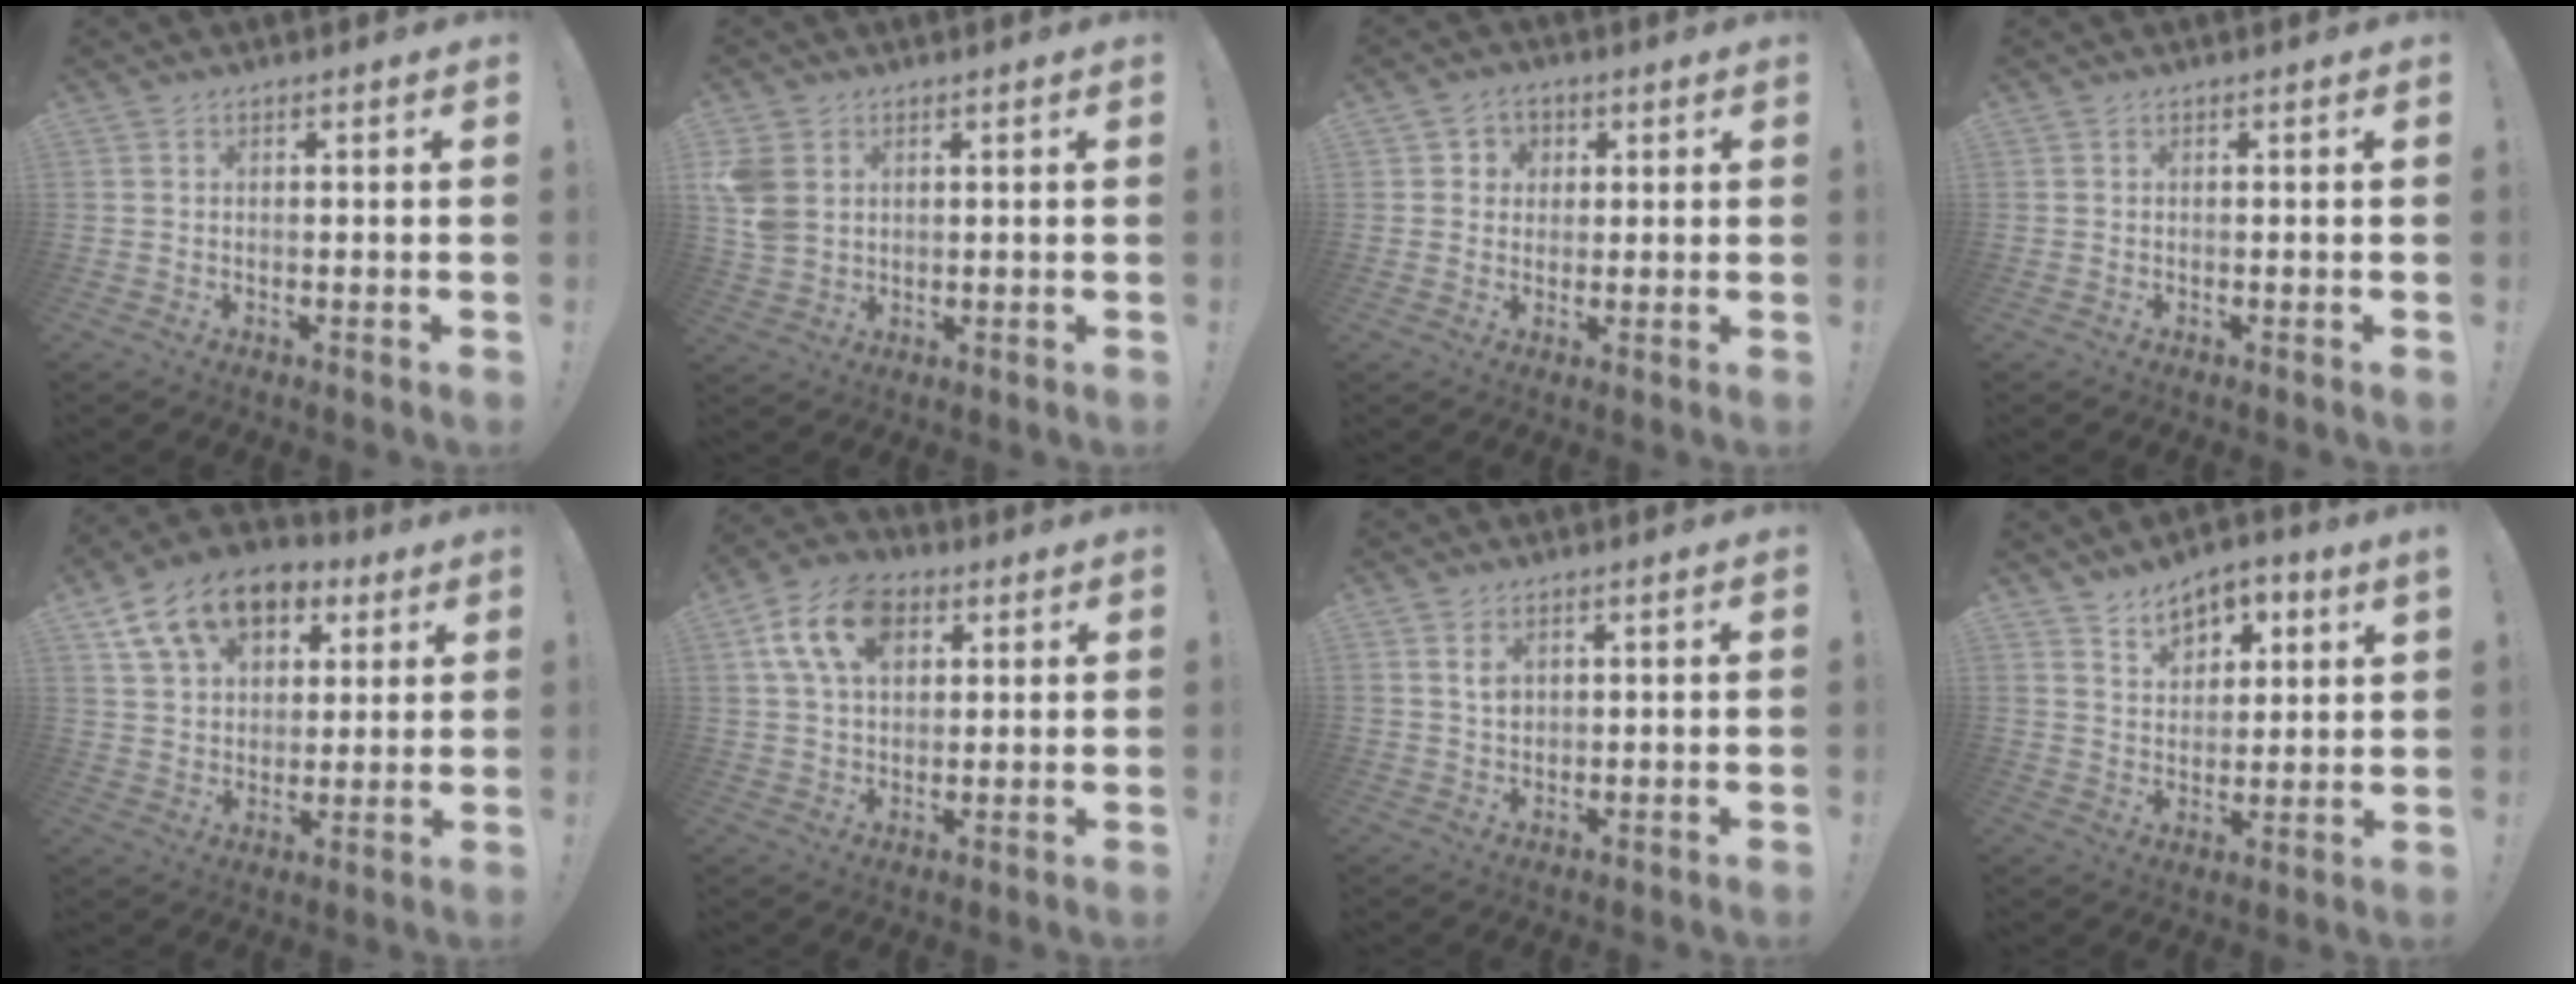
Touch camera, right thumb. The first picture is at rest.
{"total": 7.4, "force": [2.5, 5.6, 4.2], "torque": [-0.086, -0.006, 0.049]}
{"total": 4.3, "force": [0.8, 4.1, 0.9], "torque": [-0.004, -0.002, 0.013]}
{"total": 0.0}
{"total": 15.9, "force": [8.4, 10.6, 8.5], "torque": [-0.133, -0.038, 0.156]}
{"total": 14.5, "force": [5.9, 9.9, 8.8], "torque": [-0.147, -0.009, 0.111]}
{"total": 3.2, "force": [1.5, 2.0, 1.9], "torque": [-0.025, -0.006, 0.025]}
{"total": 8.1, "force": [6.1, 4.2, 3.4], "torque": [-0.042, -0.038, 0.111]}